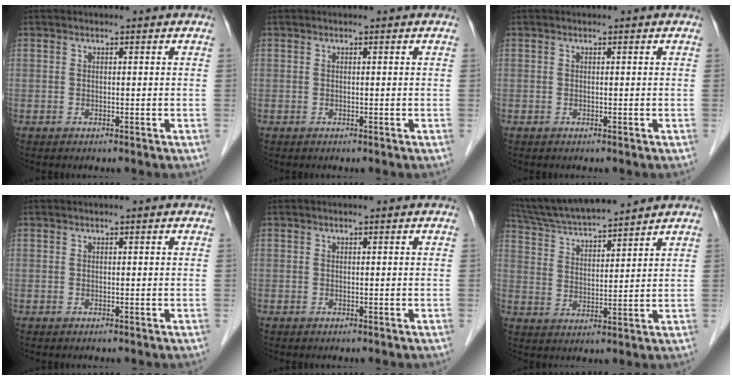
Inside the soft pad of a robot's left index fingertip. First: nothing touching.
{"total": 0.0}
{"total": 0.0}
{"total": 0.0}
{"total": 0.0}
{"total": 12.3, "force": [11.3, -0.1, 4.7], "torque": [-0.092, 0.018, 0.203]}